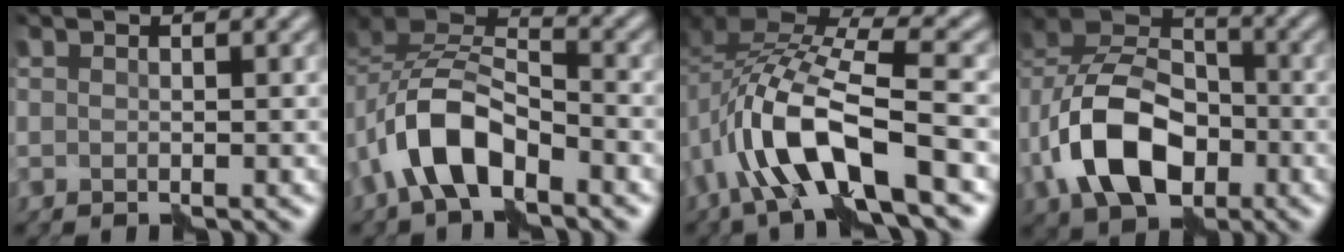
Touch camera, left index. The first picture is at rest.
{"total": 7.5, "force": [-3.7, 4.1, 5.1], "torque": [-0.093, 0.007, -0.077]}
{"total": 9.6, "force": [-3.5, 3.7, 8.2], "torque": [-0.168, 0.010, -0.069]}
{"total": 10.6, "force": [-4.0, 6.9, 7.0], "torque": [-0.142, 0.008, -0.086]}